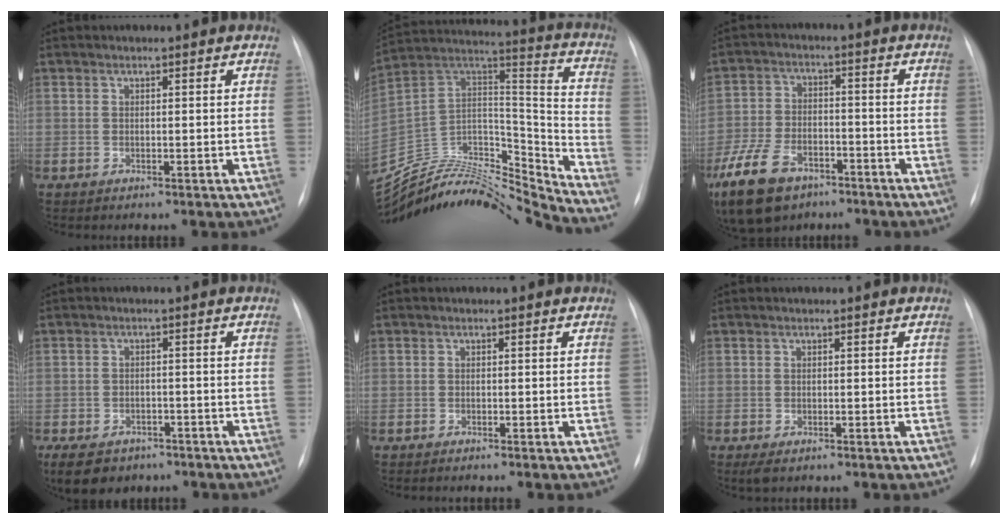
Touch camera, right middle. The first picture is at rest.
{"total": 24.6, "force": [-24.0, 1.8, 4.9], "torque": [-0.098, 0.041, -0.396]}
{"total": 14.3, "force": [-8.9, 7.8, 7.9], "torque": [-0.192, -0.010, -0.156]}
{"total": 9.8, "force": [-6.6, 6.1, 4.0], "torque": [-0.091, -0.004, -0.095]}
{"total": 0.8, "force": [-0.6, -0.1, 0.4], "torque": [-0.007, -0.002, -0.009]}
{"total": 1.6, "force": [-0.9, 0.7, 1.1], "torque": [-0.017, -0.003, -0.008]}